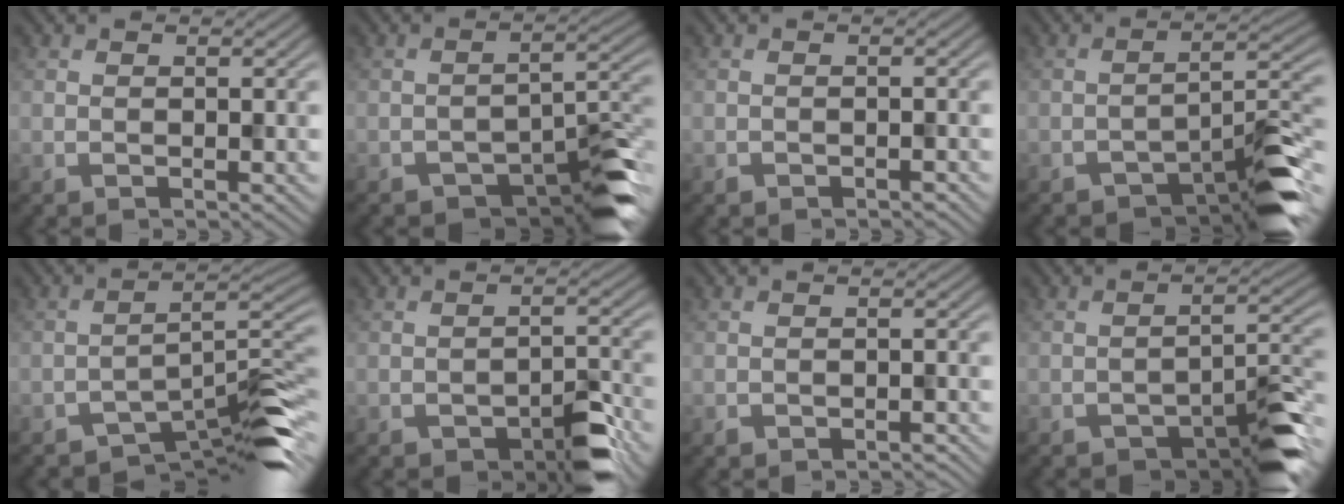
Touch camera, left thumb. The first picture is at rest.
{"total": 8.2, "force": [-5.4, 3.1, 5.3], "torque": [-0.059, 0.001, -0.087]}
{"total": 0.9, "force": [-0.8, 0.4, 0.3], "torque": [-0.005, -0.002, -0.014]}
{"total": 7.9, "force": [-5.5, 2.0, 5.3], "torque": [-0.067, 0.012, -0.092]}
{"total": 9.2, "force": [-7.1, 1.8, 5.5], "torque": [-0.070, 0.009, -0.124]}
{"total": 4.7, "force": [-2.9, 1.8, 3.2], "torque": [-0.043, 0.006, -0.043]}
{"total": 1.3, "force": [-1.2, 0.5, 0.4], "torque": [-0.005, 0.000, -0.020]}
{"total": 6.9, "force": [-4.7, 2.0, 4.6], "torque": [-0.056, 0.006, -0.073]}